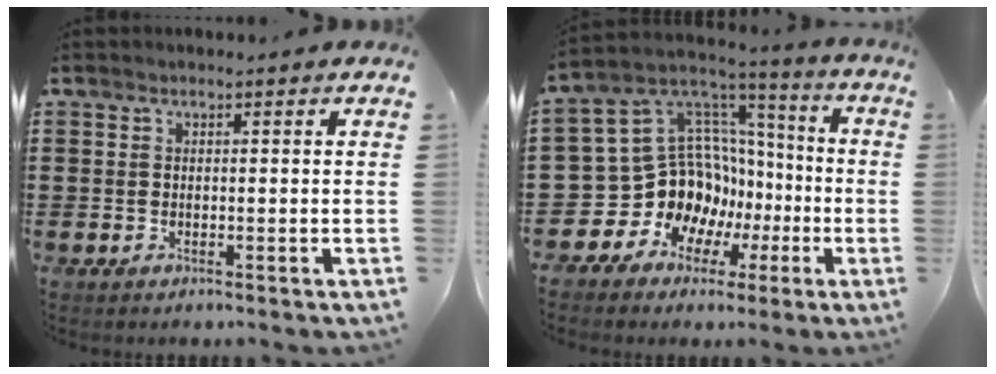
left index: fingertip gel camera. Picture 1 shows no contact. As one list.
[{"total": 13.8, "force": [-2.9, 12.7, 4.5], "torque": [-0.140, -0.024, -0.025]}]